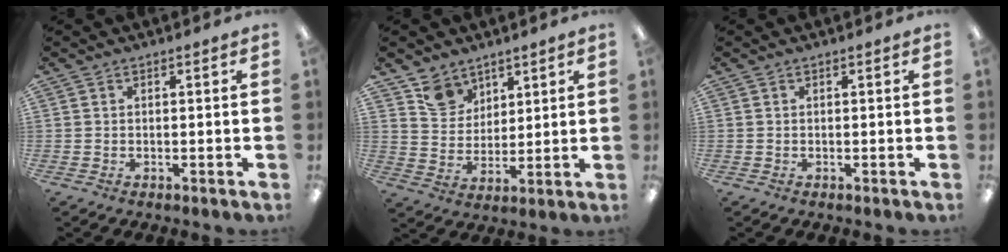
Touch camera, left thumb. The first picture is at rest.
{"total": 8.9, "force": [6.1, 6.3, 1.3], "torque": [-0.029, -0.033, 0.119]}
{"total": 0.0}